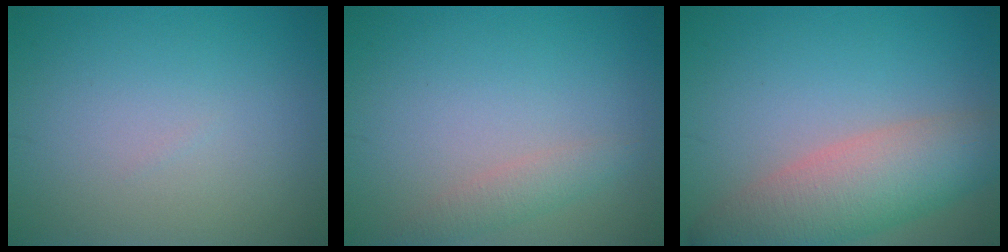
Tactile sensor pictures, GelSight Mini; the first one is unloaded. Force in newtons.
{"total": 1.7, "press": 1.7, "slide": 0.1}
{"total": 7.4, "press": 7.4, "slide": 0.6}